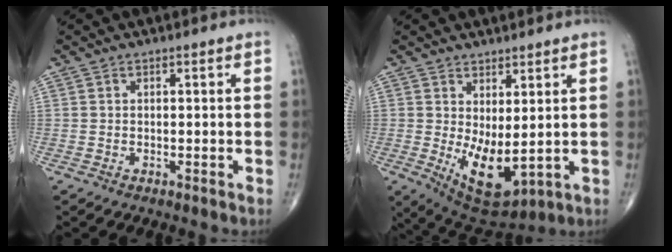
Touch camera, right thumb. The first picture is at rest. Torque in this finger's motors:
{"motor_torque": [0.08, 1.49, 1.08, 0.26, 0.30]}